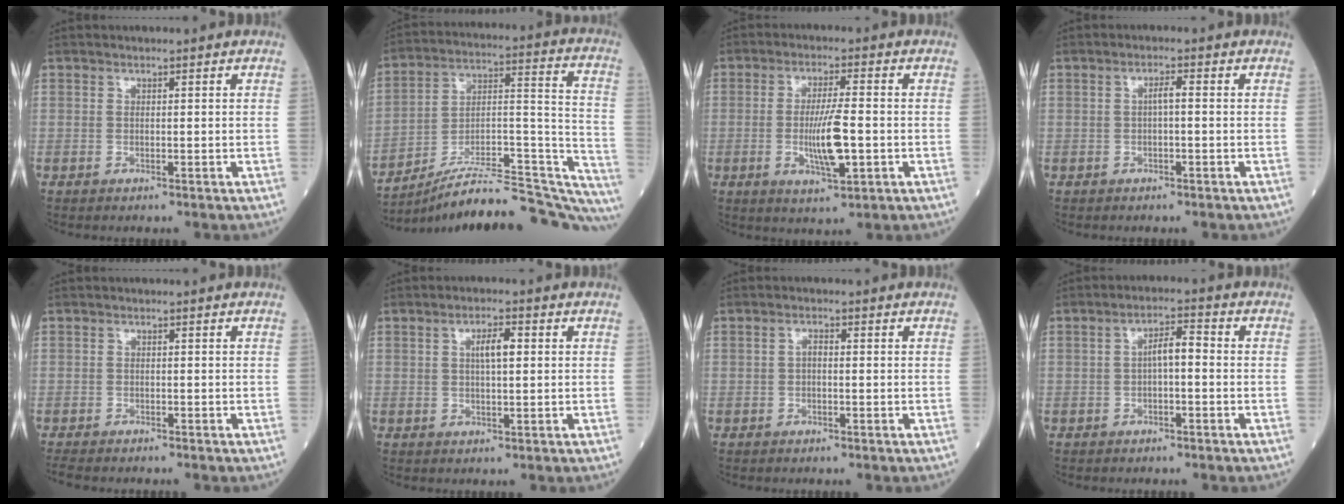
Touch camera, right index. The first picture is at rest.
{"total": 28.0, "force": [-25.4, 2.7, 11.6], "torque": [-0.105, 0.028, -0.368]}
{"total": 7.6, "force": [-1.4, 1.1, 7.4], "torque": [-0.136, -0.007, -0.025]}
{"total": 1.6, "force": [-0.1, 0.2, 1.6], "torque": [-0.027, 0.005, -0.002]}
{"total": 3.1, "force": [-2.8, 0.8, 1.1], "torque": [-0.018, -0.008, -0.044]}
{"total": 3.6, "force": [0.8, 0.8, 3.4], "torque": [-0.059, 0.004, 0.014]}
{"total": 1.2, "force": [-0.1, 0.5, 1.1], "torque": [-0.017, 0.004, -0.004]}
{"total": 3.6, "force": [-0.3, 1.0, 3.4], "torque": [-0.054, 0.015, -0.007]}